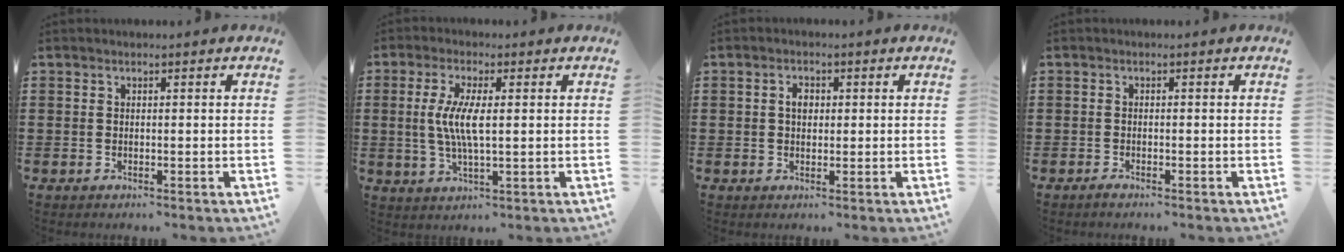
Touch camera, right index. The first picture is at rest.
{"total": 6.0, "force": [0.4, 1.4, 5.8], "torque": [-0.122, -0.004, 0.000]}
{"total": 2.3, "force": [0.3, 1.4, 1.7], "torque": [-0.037, 0.008, 0.004]}
{"total": 0.7, "force": [-0.7, 0.1, 0.3], "torque": [-0.008, -0.004, -0.012]}